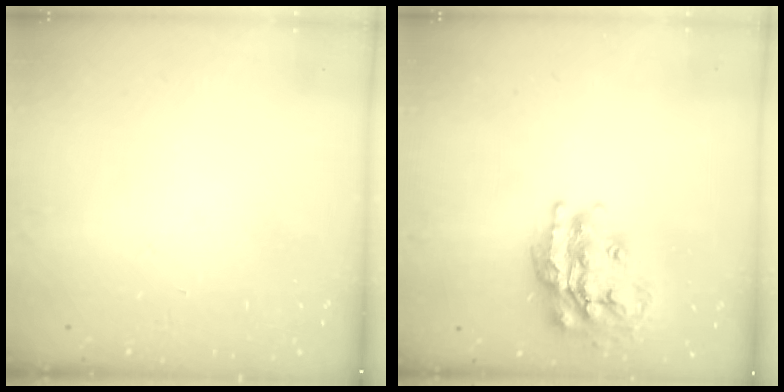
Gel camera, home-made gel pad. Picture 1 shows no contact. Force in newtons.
{"total": 19.6, "press": 19.5, "slide": 1.7}